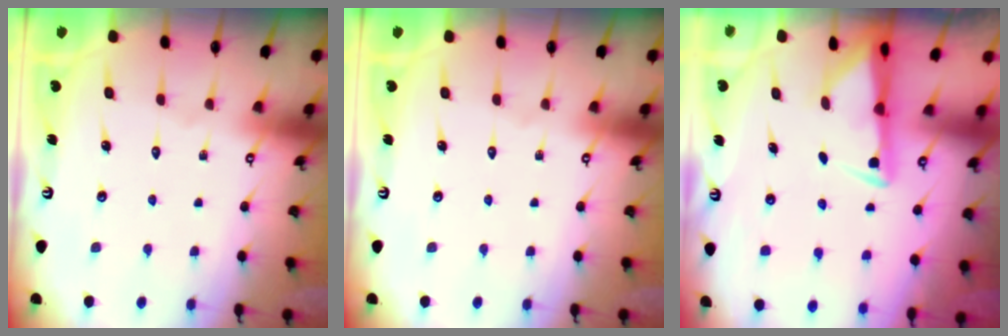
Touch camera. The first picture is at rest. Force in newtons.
{"total": 0.0}
{"total": 3.0, "press": 2.9, "slide": 0.6}